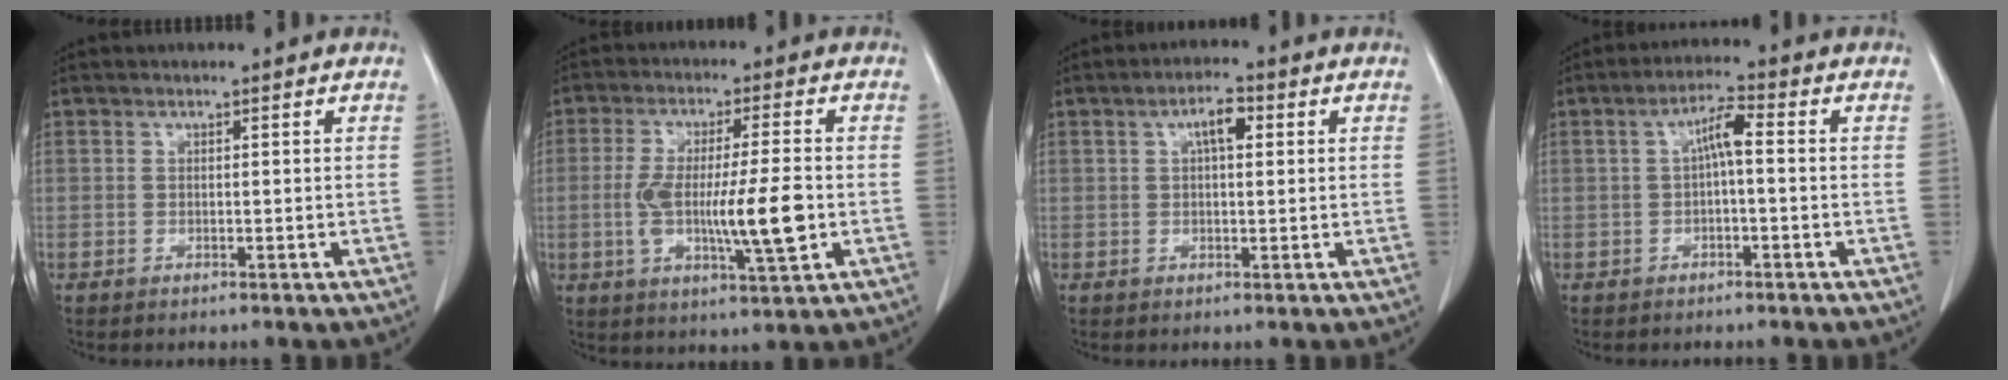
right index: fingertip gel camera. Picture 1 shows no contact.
{"total": 11.7, "force": [-1.6, 1.3, 11.5], "torque": [-0.207, -0.005, -0.025]}
{"total": 3.8, "force": [1.2, 1.2, 3.4], "torque": [-0.060, 0.009, 0.018]}
{"total": 4.2, "force": [0.2, 0.7, 4.1], "torque": [-0.073, 0.015, 0.001]}